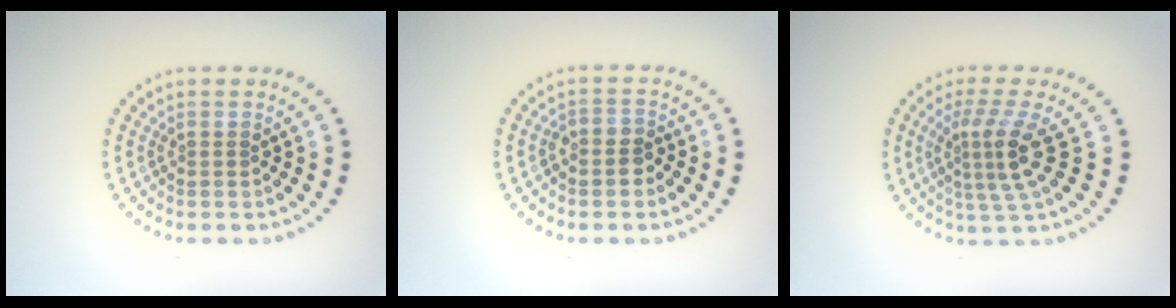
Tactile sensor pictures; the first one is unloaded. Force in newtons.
{"total": 1.9, "press": 1.7, "slide": 0.8}
{"total": 3.7, "press": 2.5, "slide": 2.8}